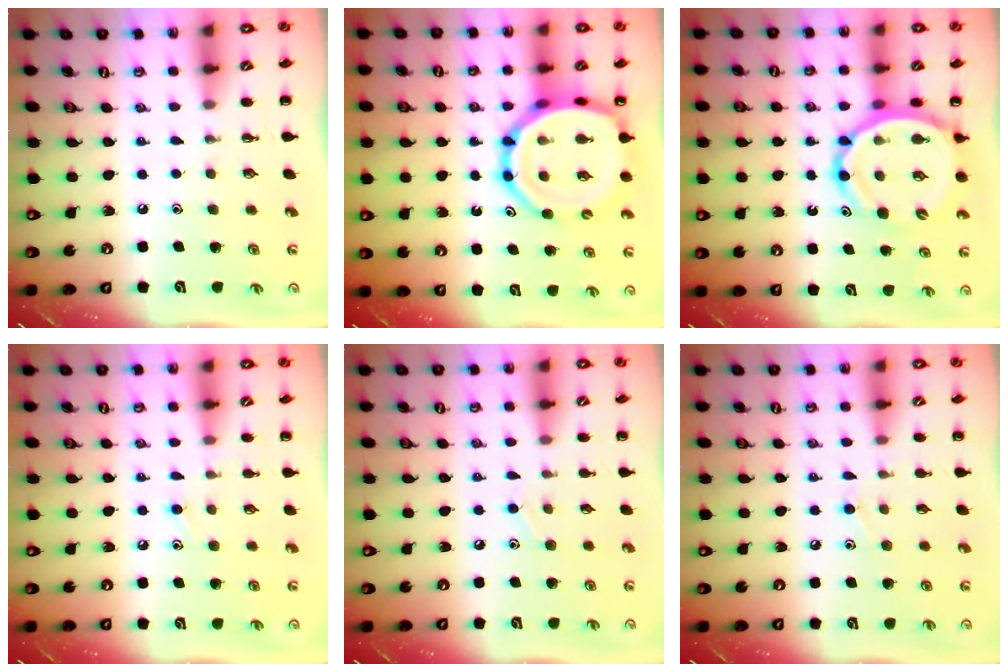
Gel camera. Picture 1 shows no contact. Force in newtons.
{"total": 17.1, "press": 16.7, "slide": 3.6}
{"total": 12.8, "press": 12.1, "slide": 4.0}
{"total": 8.4, "press": 8.0, "slide": 2.3}
{"total": 6.1, "press": 5.7, "slide": 2.0}
{"total": 8.1, "press": 7.7, "slide": 2.6}